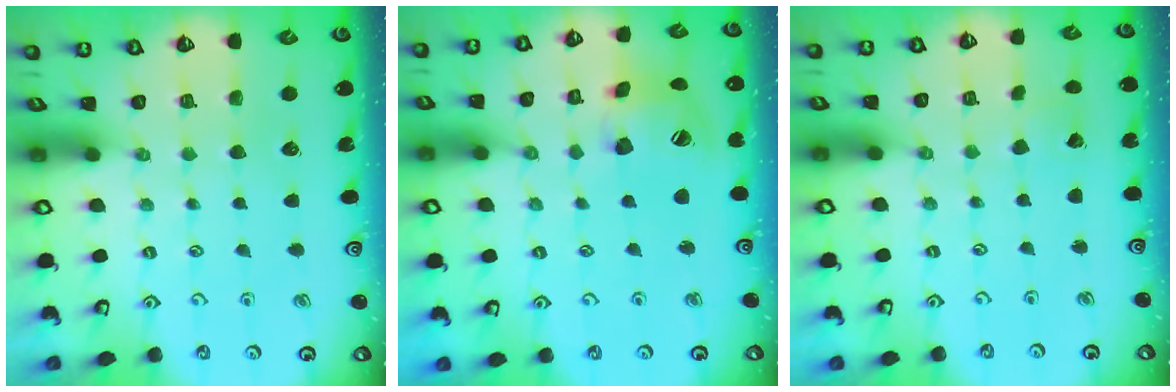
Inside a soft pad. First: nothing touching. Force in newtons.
{"total": 16.3, "press": 16.2, "slide": 2.2}
{"total": 2.7, "press": 2.7, "slide": 0.2}